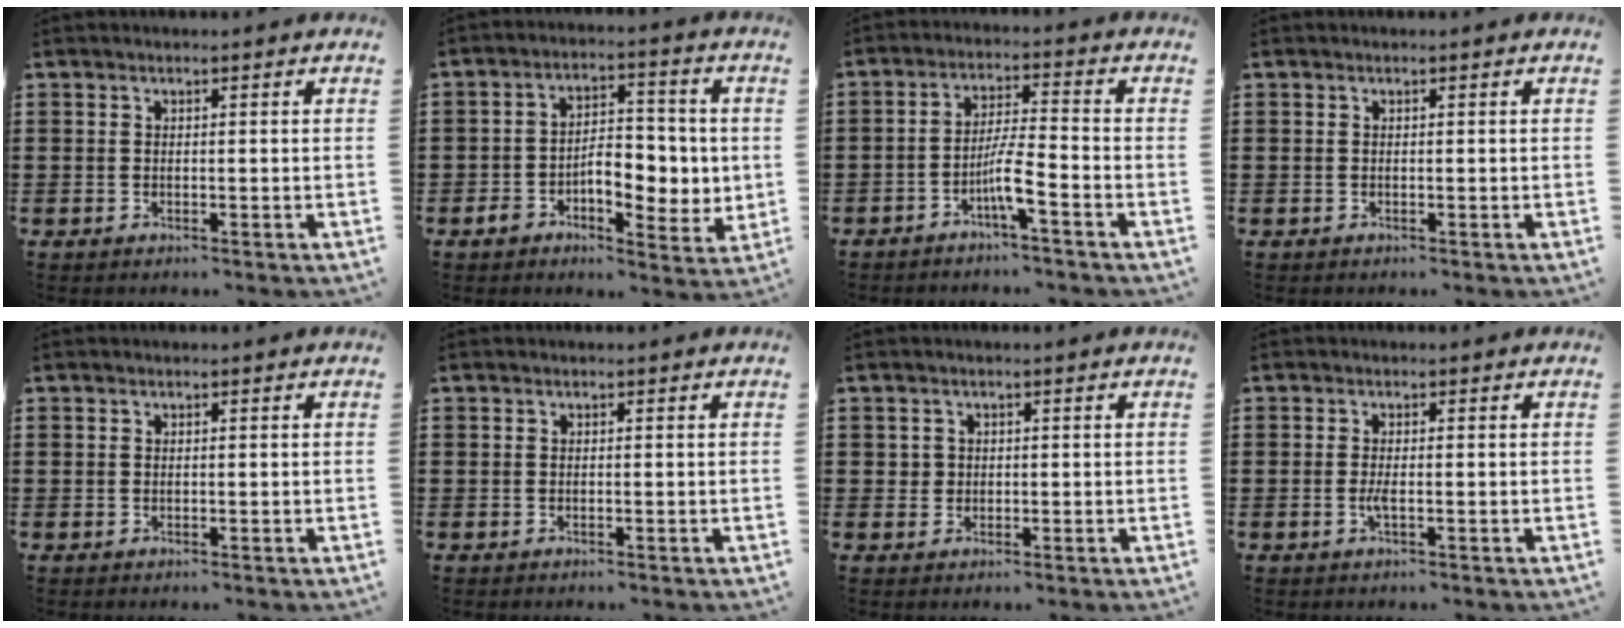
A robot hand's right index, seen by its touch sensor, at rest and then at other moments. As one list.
[{"total": 7.0, "force": [-1.5, 4.2, 5.4], "torque": [-0.079, 0.006, -0.033]}, {"total": 5.4, "force": [-3.2, 0.1, 4.4], "torque": [-0.090, -0.008, -0.064]}, {"total": 0.0}, {"total": 0.0}, {"total": 0.0}, {"total": 1.4, "force": [0.3, 1.3, 0.1], "torque": [-0.006, 0.007, 0.005]}, {"total": 1.6, "force": [-0.5, 0.2, 1.5], "torque": [-0.036, -0.005, -0.010]}]